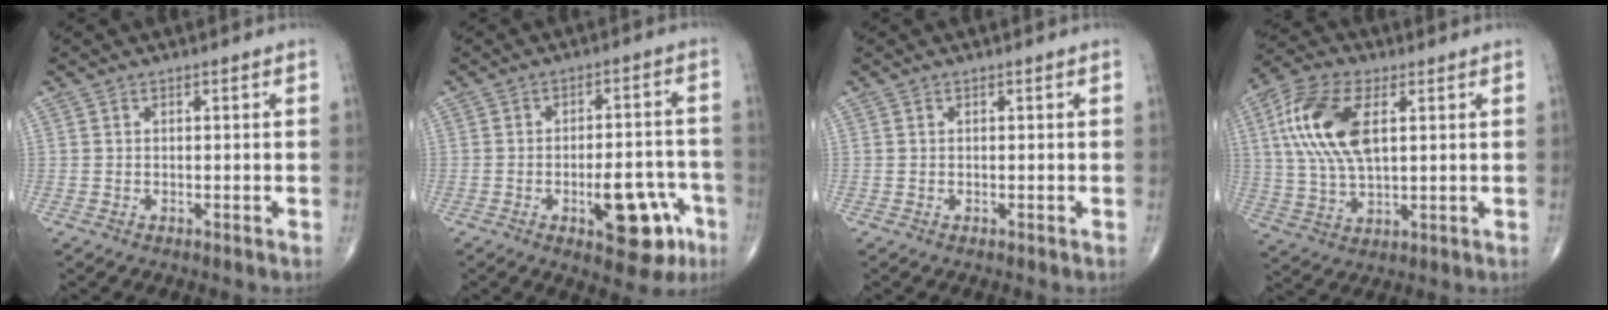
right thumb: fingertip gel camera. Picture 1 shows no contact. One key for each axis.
{"total": 12.4, "fx": -5.1, "fy": 5.4, "fz": 10.0, "tx": -0.102, "ty": 0.033, "tz": -0.063}
{"total": 0.0}
{"total": 15.1, "fx": 3.9, "fy": 7.5, "fz": 12.5, "tx": -0.264, "ty": 0.004, "tz": 0.075}